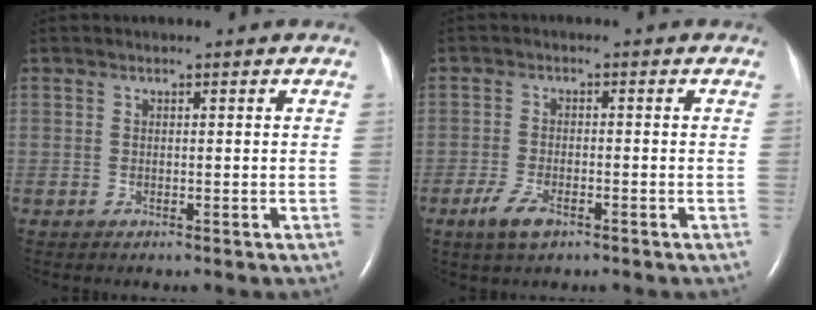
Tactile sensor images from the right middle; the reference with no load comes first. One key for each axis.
{"total": 4.1, "fx": -2.5, "fy": 1.4, "fz": 2.9, "tx": -0.069, "ty": -0.004, "tz": -0.046}